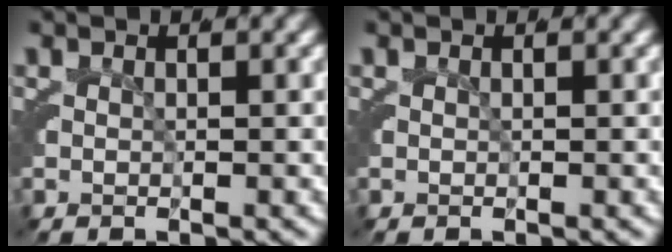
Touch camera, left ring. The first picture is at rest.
{"total": 0.0}